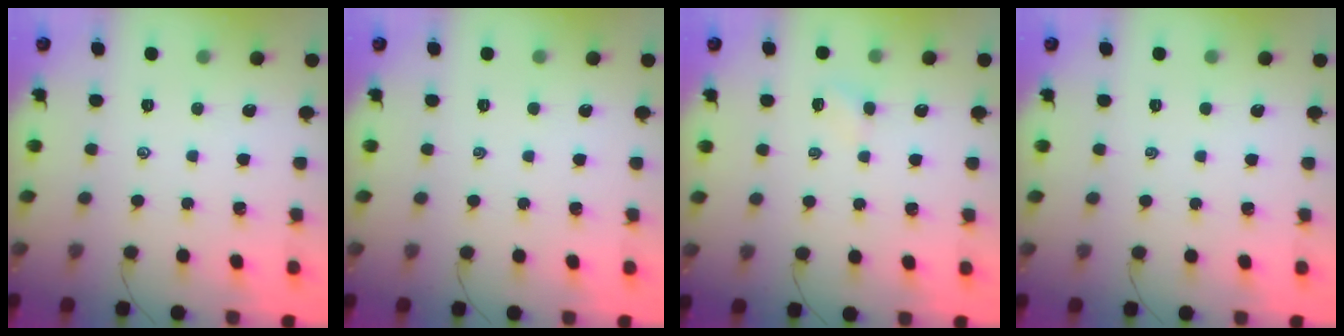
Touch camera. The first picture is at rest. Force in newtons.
{"total": 0.0}
{"total": 2.6, "press": 2.5, "slide": 0.9}
{"total": 0.0}